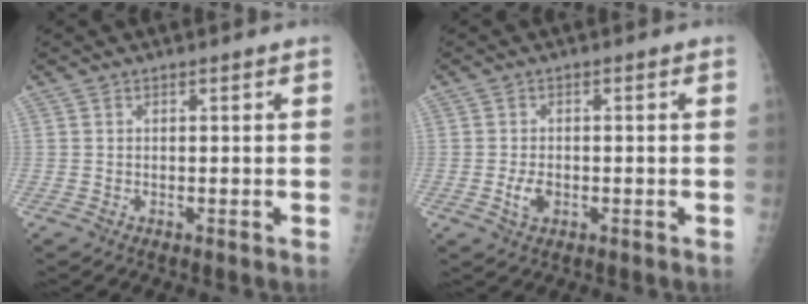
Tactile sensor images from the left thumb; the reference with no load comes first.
{"total": 3.1, "force": [-0.9, 1.9, 2.3], "torque": [-0.041, 0.001, -0.015]}